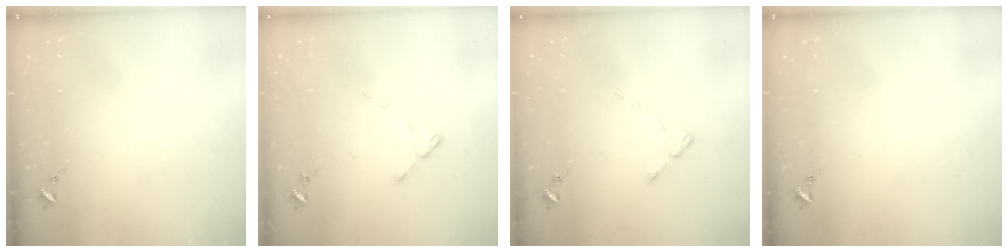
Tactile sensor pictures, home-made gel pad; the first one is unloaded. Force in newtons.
{"total": 2.6, "press": 2.6, "slide": 0.4}
{"total": 2.1, "press": 2.0, "slide": 0.4}
{"total": 0.0}